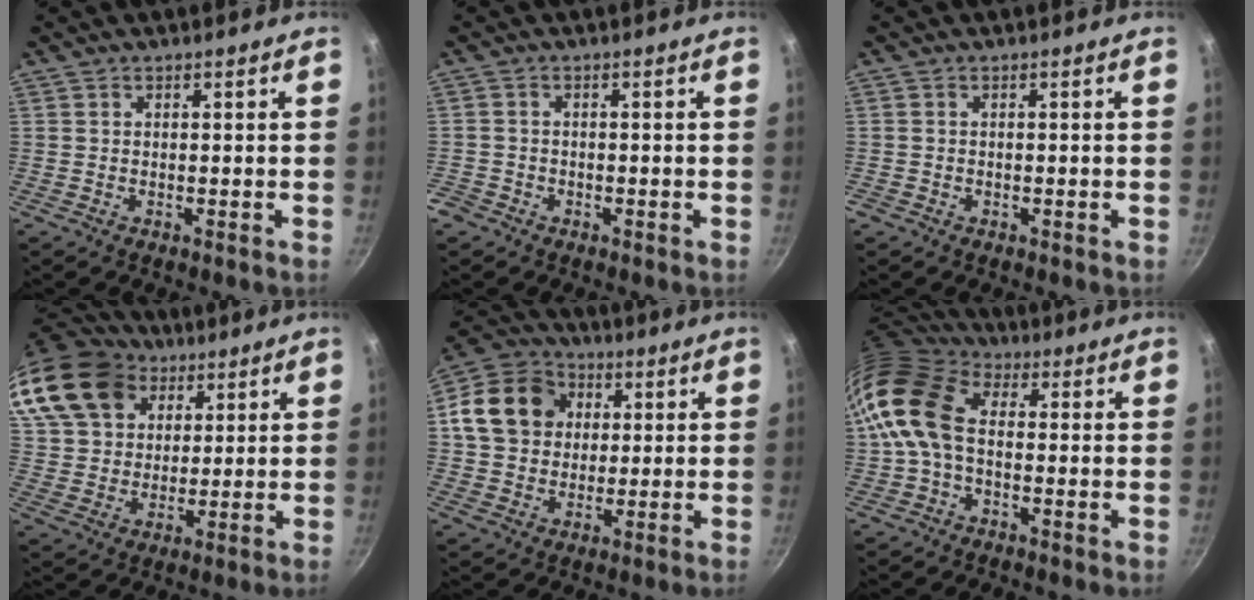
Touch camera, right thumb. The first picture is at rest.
{"total": 3.2, "force": [-1.9, 2.4, 0.8], "torque": [-0.016, 0.017, -0.034]}
{"total": 0.9, "force": [-0.5, 0.8, 0.3], "torque": [-0.005, 0.003, -0.007]}
{"total": 24.0, "force": [12.1, 17.2, 11.6], "torque": [-0.250, 0.020, 0.229]}
{"total": 14.7, "force": [2.9, 12.3, 7.6], "torque": [-0.117, 0.019, 0.038]}
{"total": 14.2, "force": [0.1, 9.6, 10.4], "torque": [-0.186, 0.035, -0.016]}